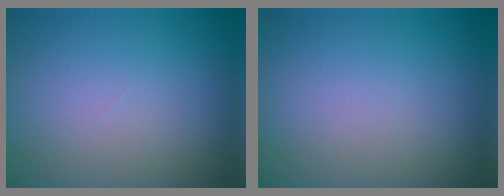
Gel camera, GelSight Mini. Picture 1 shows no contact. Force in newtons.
{"total": 0.0}